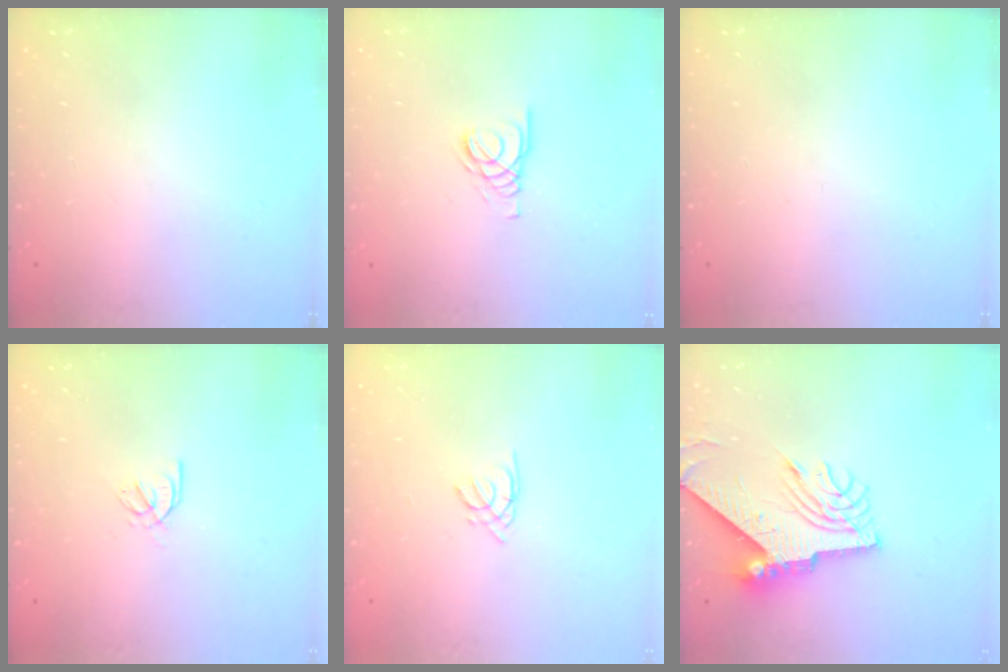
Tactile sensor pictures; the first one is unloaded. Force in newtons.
{"total": 2.1, "press": 2.1, "slide": 0.2}
{"total": 0.0}
{"total": 2.1, "press": 2.0, "slide": 0.5}
{"total": 1.4, "press": 1.3, "slide": 0.3}
{"total": 12.3, "press": 12.2, "slide": 1.2}